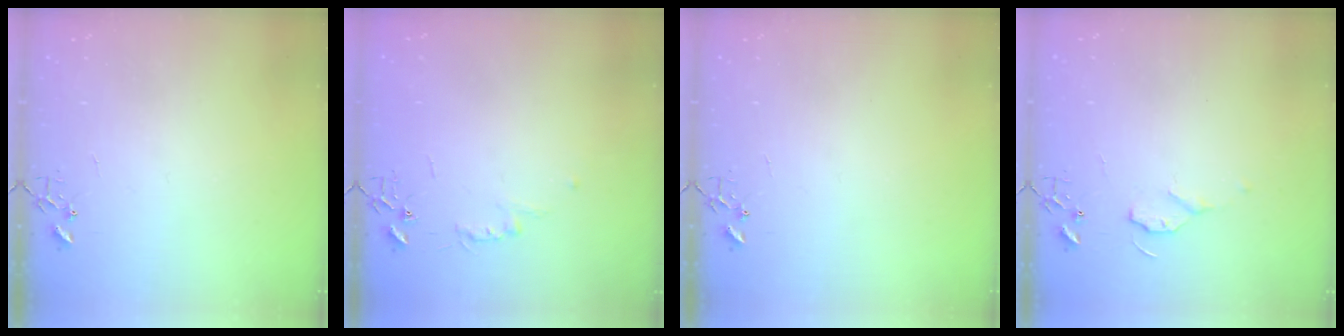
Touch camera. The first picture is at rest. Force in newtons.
{"total": 4.8, "press": 4.7, "slide": 0.6}
{"total": 0.0}
{"total": 7.0, "press": 6.9, "slide": 0.8}